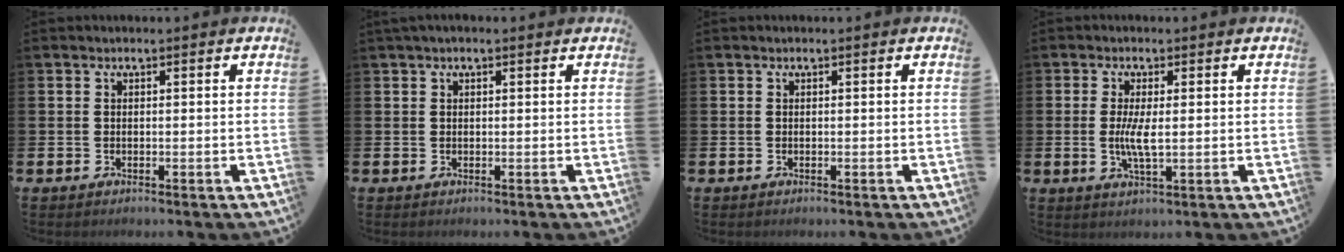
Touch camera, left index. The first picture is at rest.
{"total": 0.8, "force": [0.6, 0.2, 0.5], "torque": [-0.008, 0.003, 0.009]}
{"total": 0.0}
{"total": 3.7, "force": [0.2, 1.0, 3.6], "torque": [-0.059, -0.003, 0.001]}